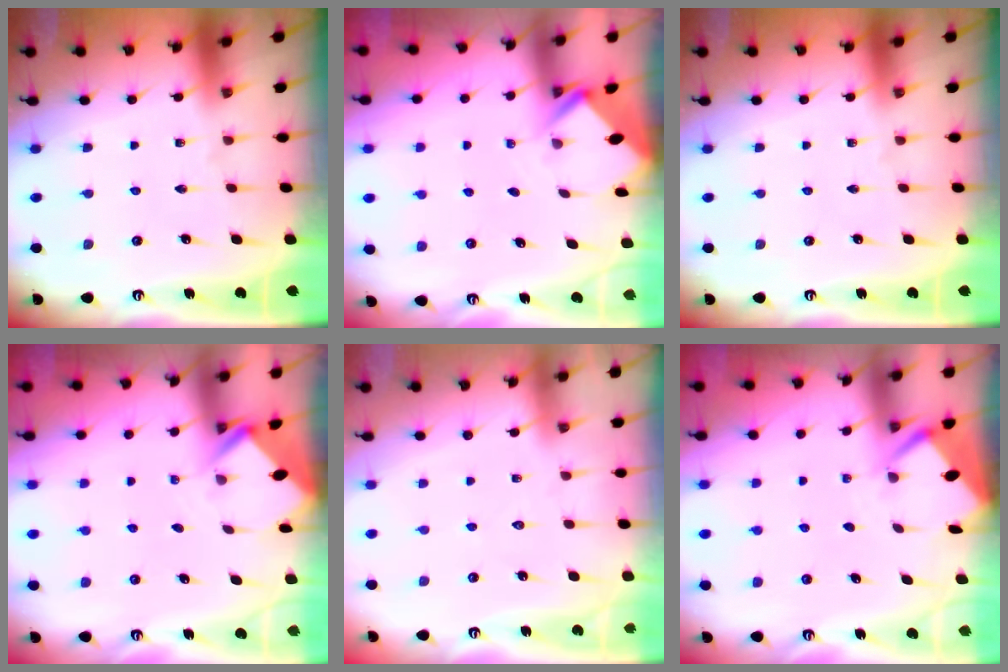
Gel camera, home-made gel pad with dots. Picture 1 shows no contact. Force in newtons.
{"total": 2.1, "press": 2.1, "slide": 0.1}
{"total": 0.0}
{"total": 2.1, "press": 2.1, "slide": 0.1}
{"total": 2.9, "press": 2.9, "slide": 0.4}
{"total": 2.8, "press": 2.7, "slide": 0.4}